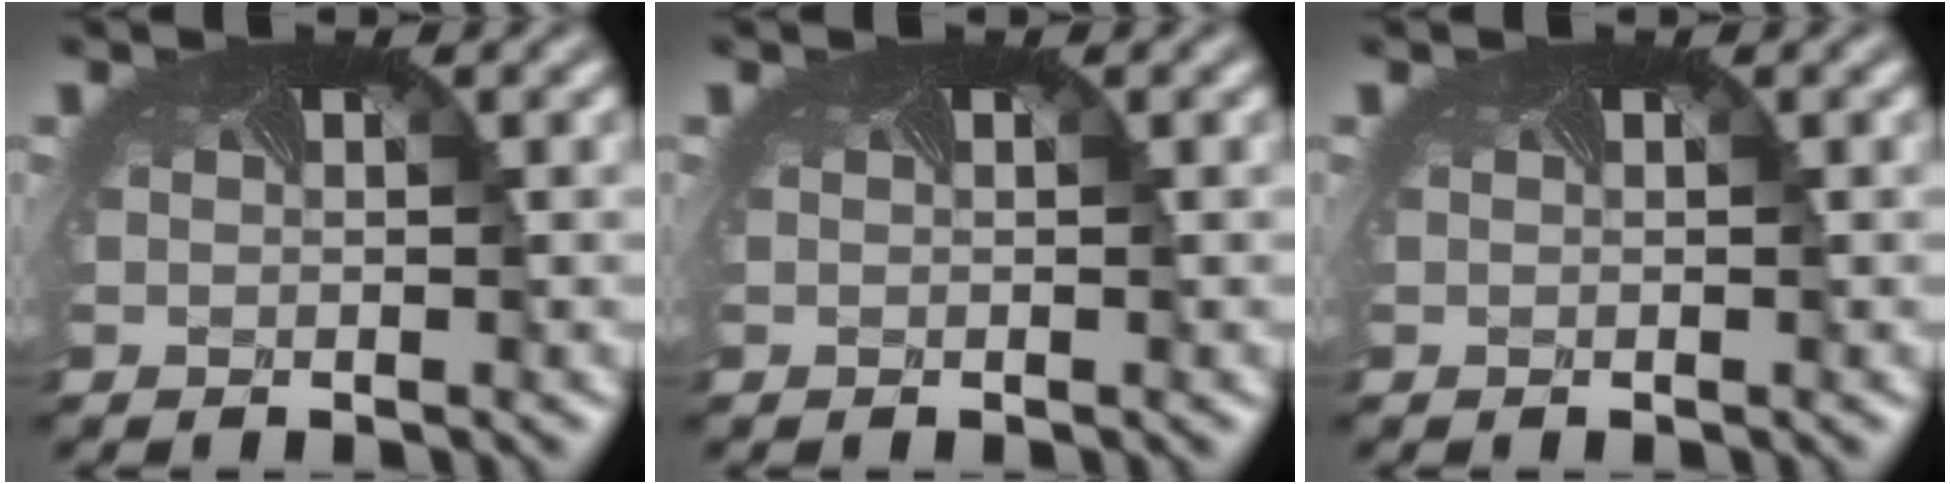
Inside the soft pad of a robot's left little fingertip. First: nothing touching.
{"total": 0.0}
{"total": 0.0}